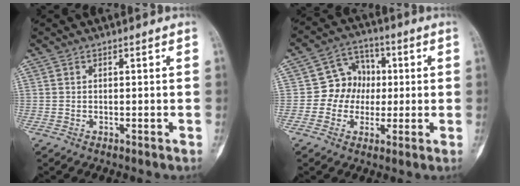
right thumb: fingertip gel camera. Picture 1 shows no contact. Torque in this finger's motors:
{"motor_torque": [-0.37, 0.49, 0.17, -0.37, -0.10]}